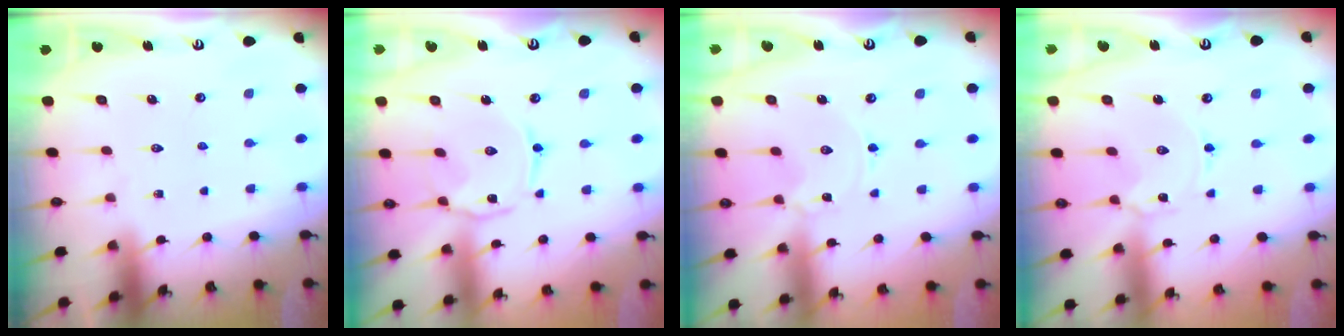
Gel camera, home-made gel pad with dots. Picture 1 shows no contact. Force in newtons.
{"total": 2.9, "press": 2.8, "slide": 0.4}
{"total": 0.0}
{"total": 2.3, "press": 2.3, "slide": 0.4}